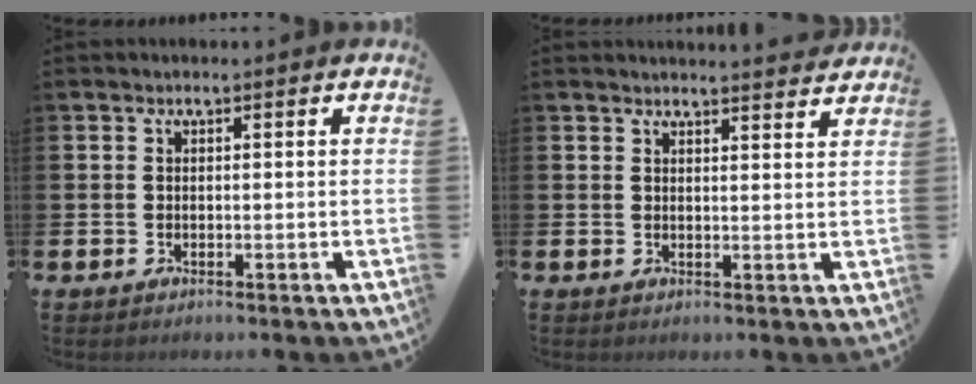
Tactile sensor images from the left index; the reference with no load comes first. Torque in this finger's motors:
{"motor_torque": [0.45, -1.69, 0.12, 0.09]}